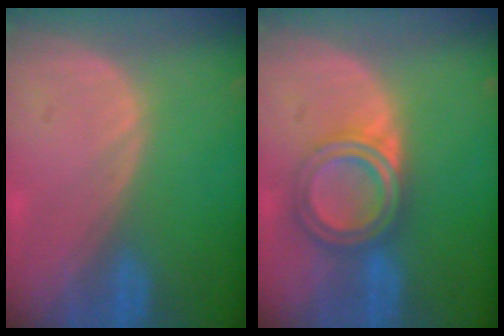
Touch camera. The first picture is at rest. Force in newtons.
{"total": 5.8, "press": 5.8, "slide": 0.2}